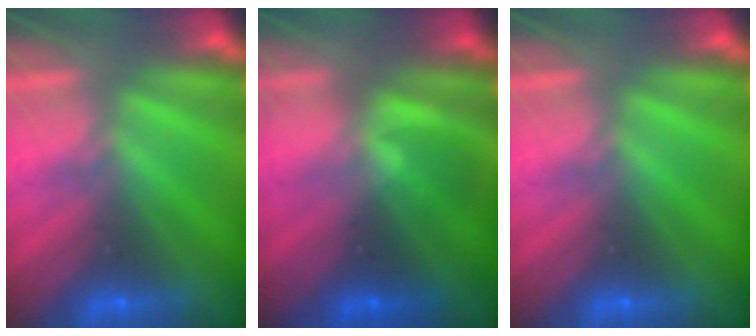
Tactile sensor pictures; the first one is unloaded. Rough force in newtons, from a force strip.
{"total": 1.2}
{"total": 0.0}